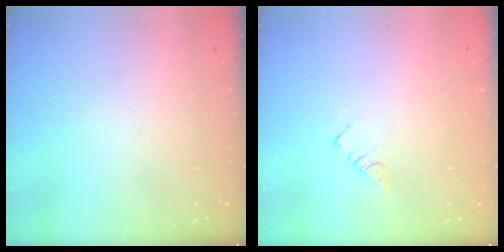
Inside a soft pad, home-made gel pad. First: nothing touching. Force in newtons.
{"total": 3.4, "press": 3.4, "slide": 0.5}